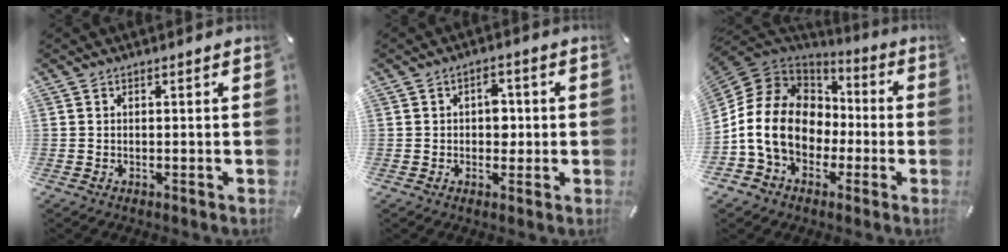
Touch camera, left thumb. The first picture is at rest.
{"total": 4.5, "force": [0.2, 3.2, 3.1], "torque": [-0.030, -0.001, -0.007]}
{"total": 16.6, "force": [-3.1, 13.8, 8.7], "torque": [-0.193, 0.015, -0.057]}